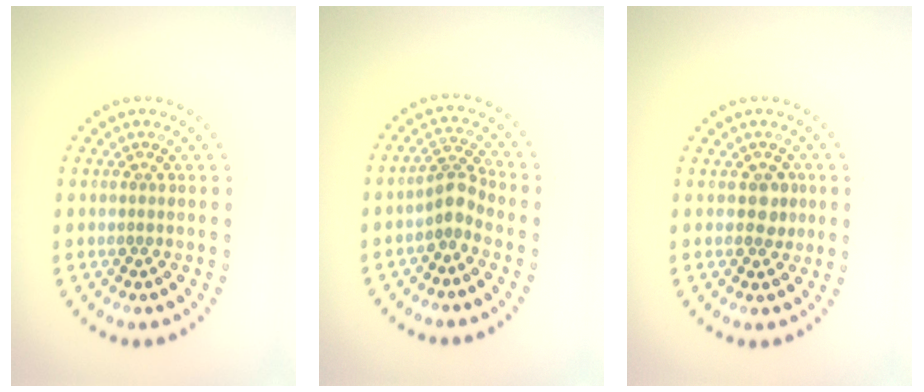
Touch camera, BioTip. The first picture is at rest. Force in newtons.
{"total": 2.5, "press": 1.9, "slide": 1.7}
{"total": 1.7, "press": 1.7, "slide": 0.4}